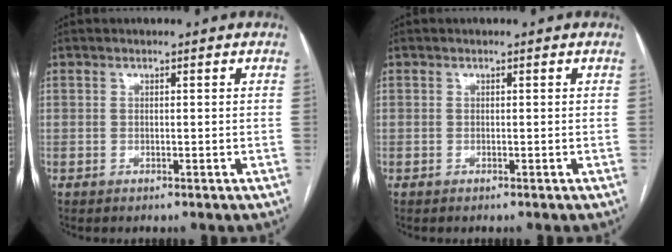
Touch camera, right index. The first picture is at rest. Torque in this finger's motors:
{"motor_torque": [0.43, 0.17, 0.02, 0.01]}